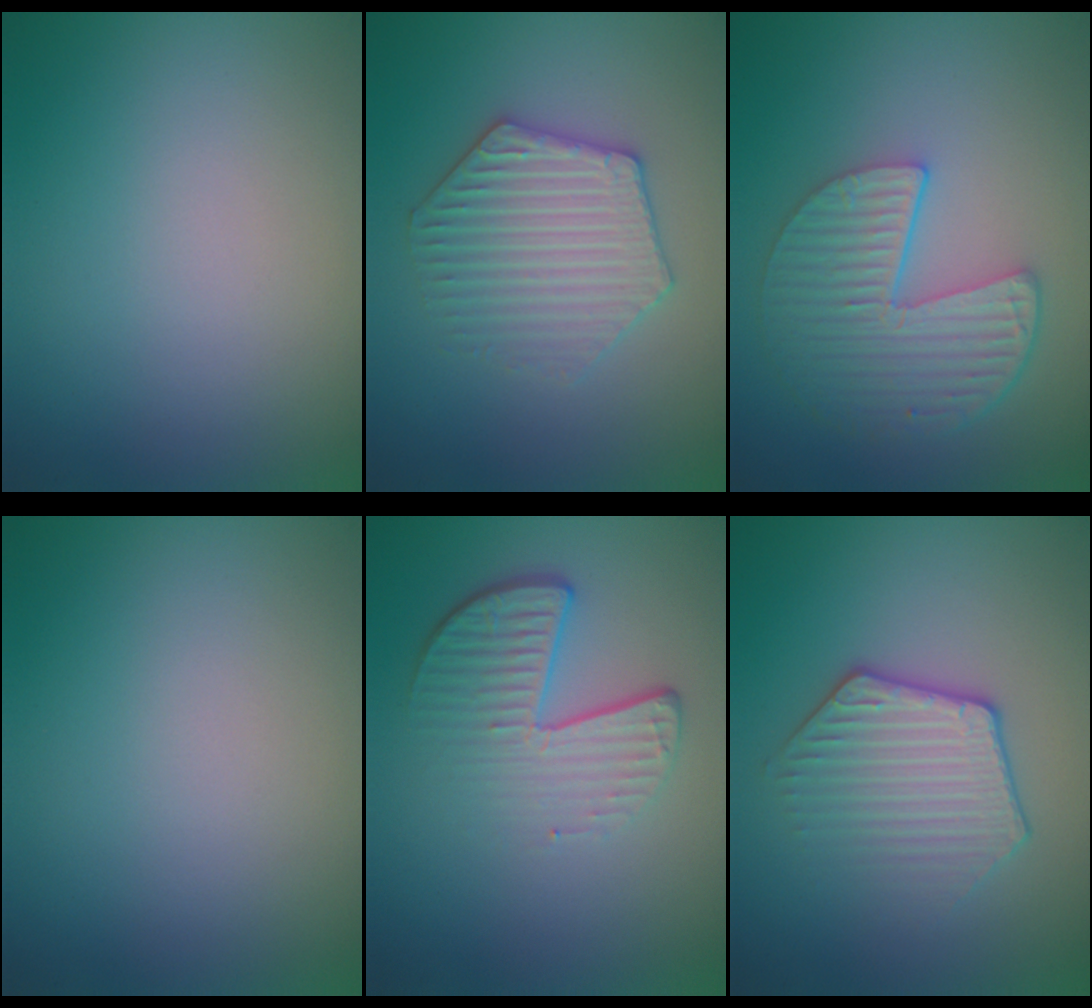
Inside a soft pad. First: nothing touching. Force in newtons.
{"total": 4.0, "press": 3.9, "slide": 0.9}
{"total": 5.7, "press": 4.3, "slide": 3.7}
{"total": 0.0}
{"total": 4.3, "press": 2.9, "slide": 3.2}
{"total": 3.4, "press": 3.2, "slide": 1.3}